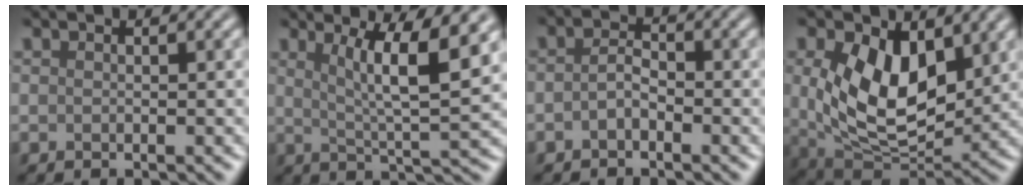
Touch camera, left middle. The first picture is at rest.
{"total": 6.7, "force": [2.7, 1.1, 6.1], "torque": [-0.090, 0.000, 0.048]}
{"total": 1.2, "force": [-0.7, 0.5, 0.9], "torque": [-0.022, 0.008, -0.015]}
{"total": 9.1, "force": [2.0, 5.4, 7.1], "torque": [-0.145, -0.012, 0.043]}